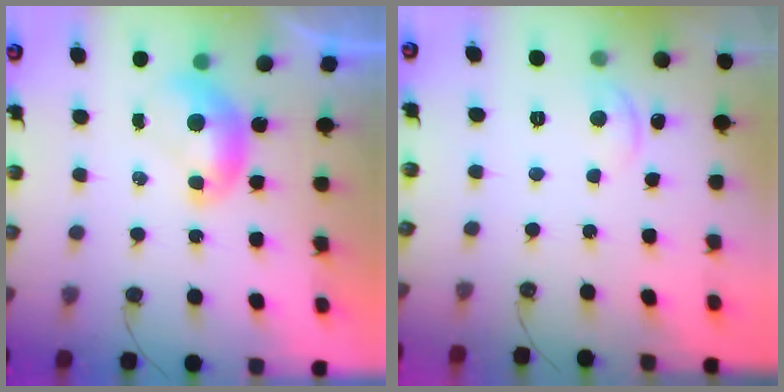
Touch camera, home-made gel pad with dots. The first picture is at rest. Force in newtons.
{"total": 0.6, "press": 0.0, "slide": 0.6}